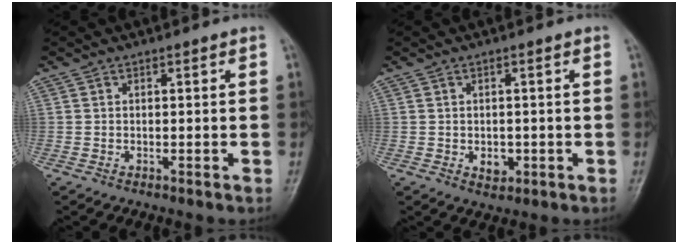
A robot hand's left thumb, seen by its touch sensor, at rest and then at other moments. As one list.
[{"total": 2.9, "force": [-0.5, 2.1, 1.9], "torque": [-0.014, 0.001, -0.001]}]